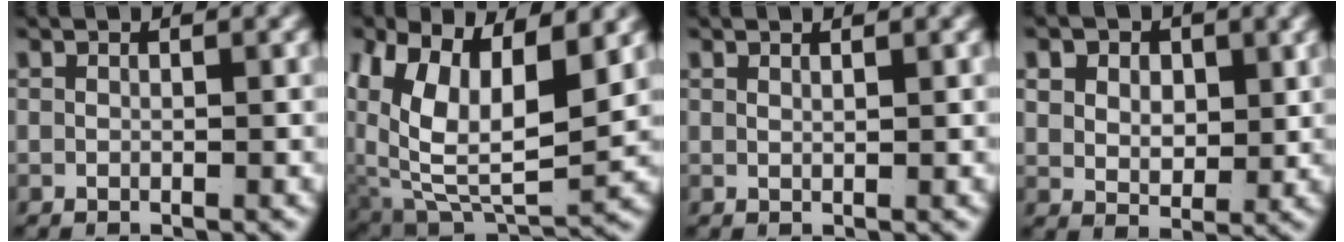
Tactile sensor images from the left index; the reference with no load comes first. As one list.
[{"total": 10.9, "force": [1.1, 7.1, 8.1], "torque": [-0.179, -0.047, 0.043]}, {"total": 1.0, "force": [0.7, -0.7, 0.2], "torque": [-0.003, -0.005, 0.020]}, {"total": 4.3, "force": [1.2, 3.3, 2.5], "torque": [-0.053, -0.024, 0.035]}]